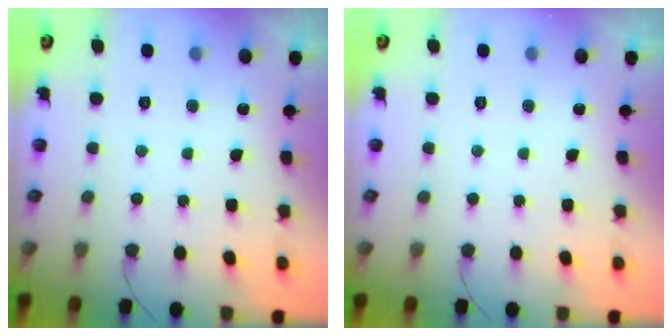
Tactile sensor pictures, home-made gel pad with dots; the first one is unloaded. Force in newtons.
{"total": 0.0}